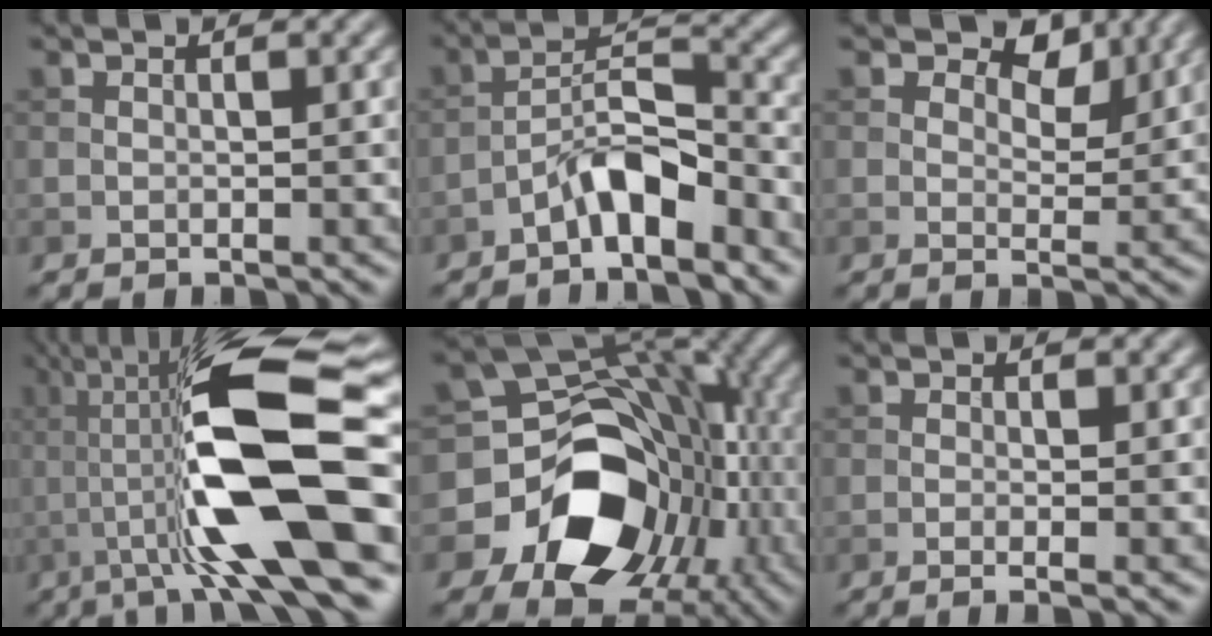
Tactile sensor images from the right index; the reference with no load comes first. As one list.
[{"total": 5.0, "force": [-3.4, 1.5, 3.4], "torque": [-0.057, 0.018, -0.066]}, {"total": 4.7, "force": [2.8, 2.7, 2.6], "torque": [-0.030, -0.007, 0.034]}, {"total": 15.3, "force": [-0.4, 3.3, 14.9], "torque": [-0.232, 0.028, -0.017]}, {"total": 15.5, "force": [-5.2, 12.0, 8.4], "torque": [-0.121, -0.020, -0.084]}, {"total": 1.5, "force": [-0.4, 0.3, 1.4], "torque": [-0.025, -0.005, -0.009]}]